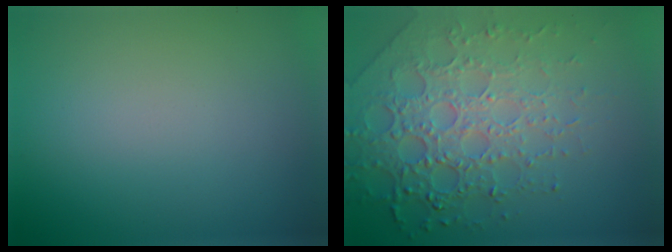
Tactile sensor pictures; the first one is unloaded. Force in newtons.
{"total": 8.0, "press": 5.5, "slide": 5.9}